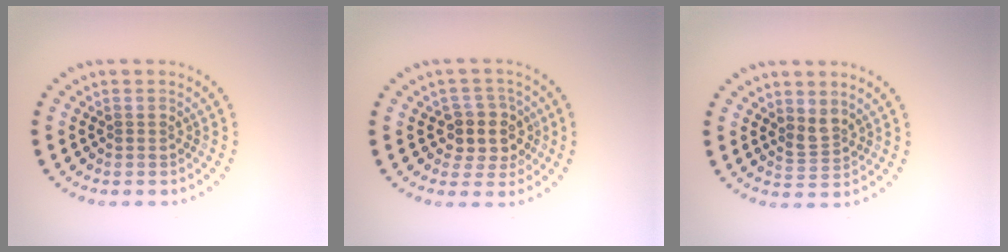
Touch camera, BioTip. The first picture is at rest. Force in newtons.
{"total": 3.2, "press": 2.9, "slide": 1.5}
{"total": 1.8, "press": 1.3, "slide": 1.2}